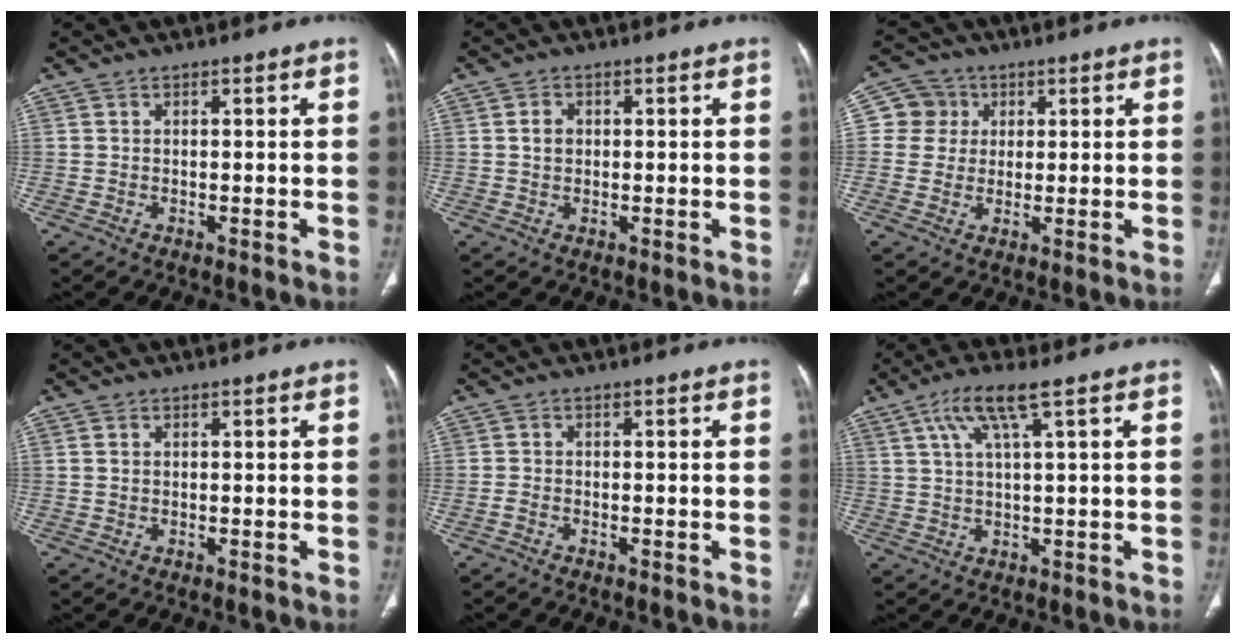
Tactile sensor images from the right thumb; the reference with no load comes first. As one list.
[{"total": 2.3, "force": [0.3, 1.8, 1.4], "torque": [-0.016, 0.003, 0.006]}, {"total": 5.9, "force": [1.4, 5.7, 0.7], "torque": [0.019, 0.004, 0.021]}, {"total": 0.7, "force": [0.2, 0.5, 0.5], "torque": [-0.011, 0.001, 0.007]}, {"total": 1.1, "force": [-0.9, 0.5, 0.4], "torque": [-0.016, 0.006, -0.017]}, {"total": 6.4, "force": [3.0, 0.6, 5.7], "torque": [-0.126, 0.003, 0.063]}]